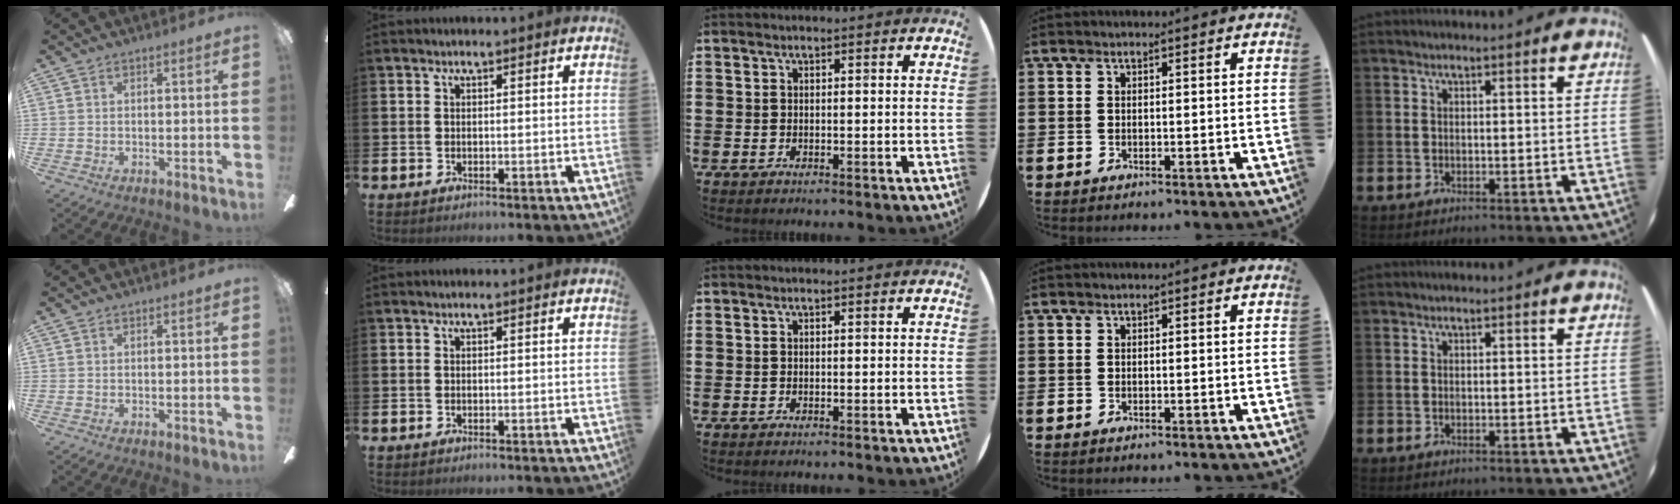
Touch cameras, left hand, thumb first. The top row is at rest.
{}